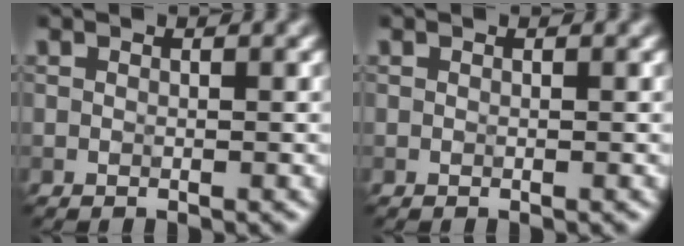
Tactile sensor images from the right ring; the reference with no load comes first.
{"total": 0.0}